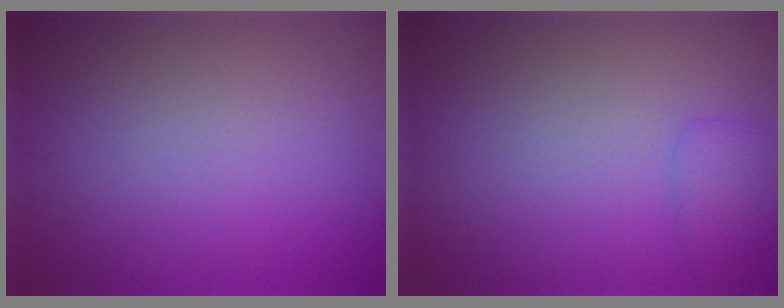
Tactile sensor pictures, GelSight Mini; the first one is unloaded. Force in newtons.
{"total": 1.6, "press": 1.6, "slide": 0.1}